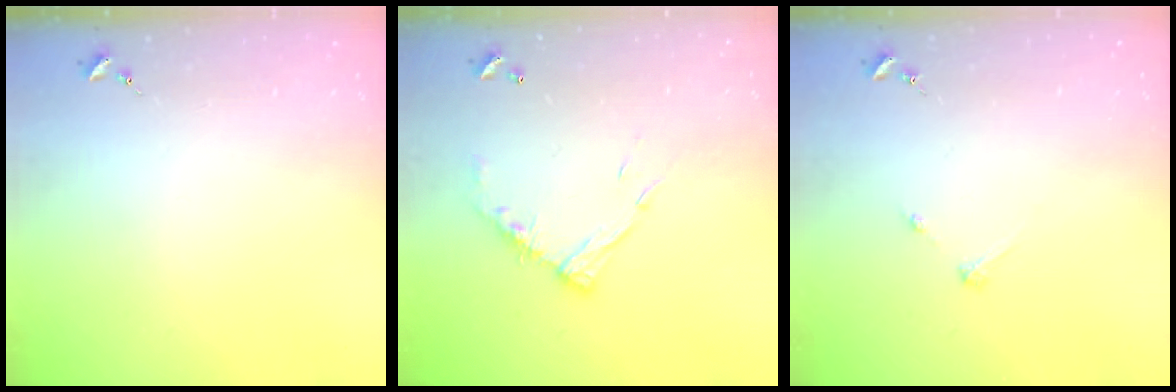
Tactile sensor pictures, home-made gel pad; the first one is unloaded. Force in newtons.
{"total": 12.1, "press": 12.1, "slide": 1.1}
{"total": 2.7, "press": 2.7, "slide": 0.3}